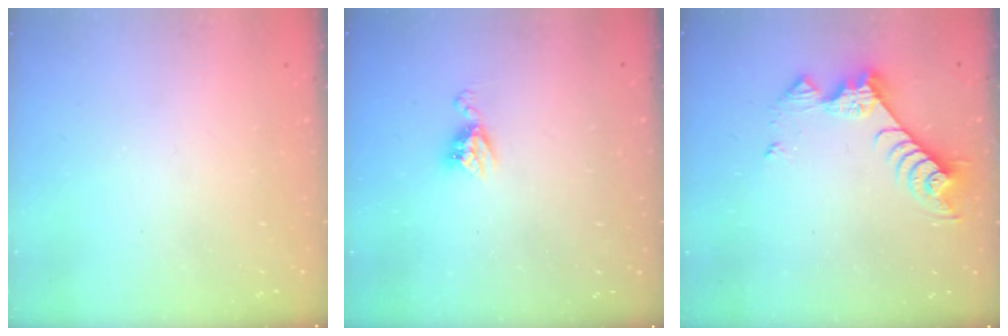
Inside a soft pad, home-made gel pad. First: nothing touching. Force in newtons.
{"total": 6.8, "press": 6.8, "slide": 0.4}
{"total": 9.6, "press": 9.6, "slide": 0.7}